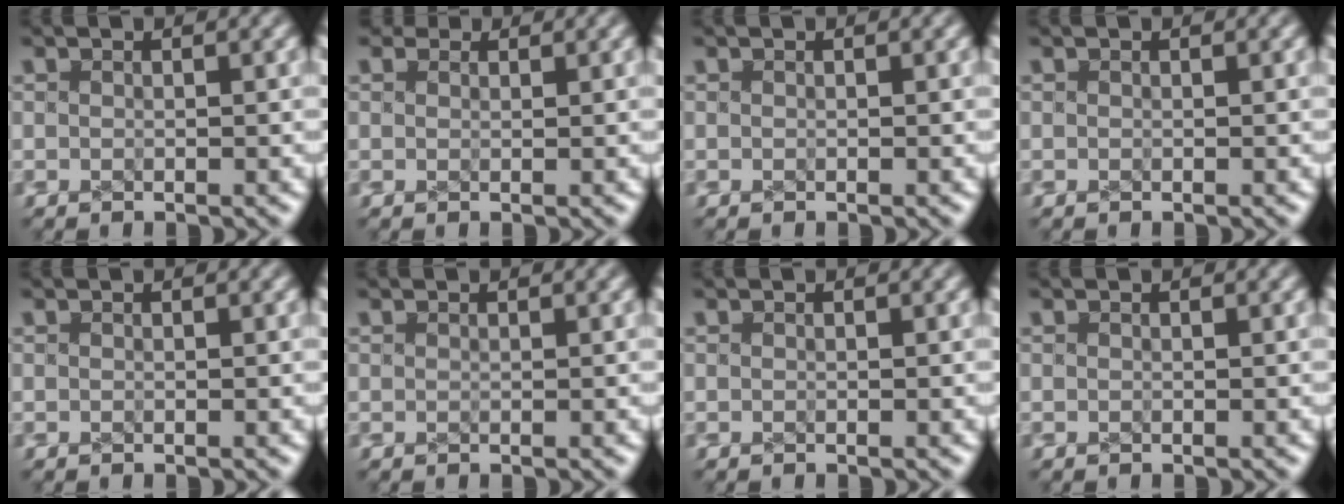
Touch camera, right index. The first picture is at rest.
{"total": 0.8, "force": [0.6, 0.6, 0.2], "torque": [-0.012, -0.007, 0.010]}
{"total": 0.0}
{"total": 0.0}
{"total": 0.0}
{"total": 0.0}
{"total": 0.0}
{"total": 0.0}